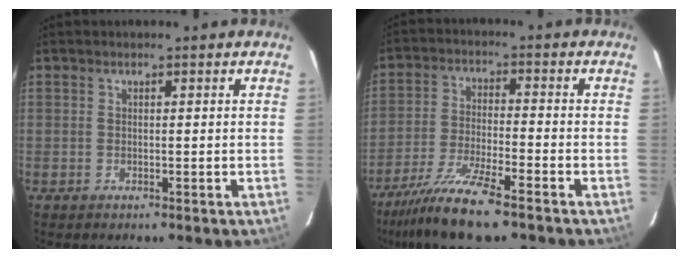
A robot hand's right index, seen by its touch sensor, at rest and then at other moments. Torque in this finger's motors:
{"motor_torque": [1.15, -0.99, 0.60, 0.14]}